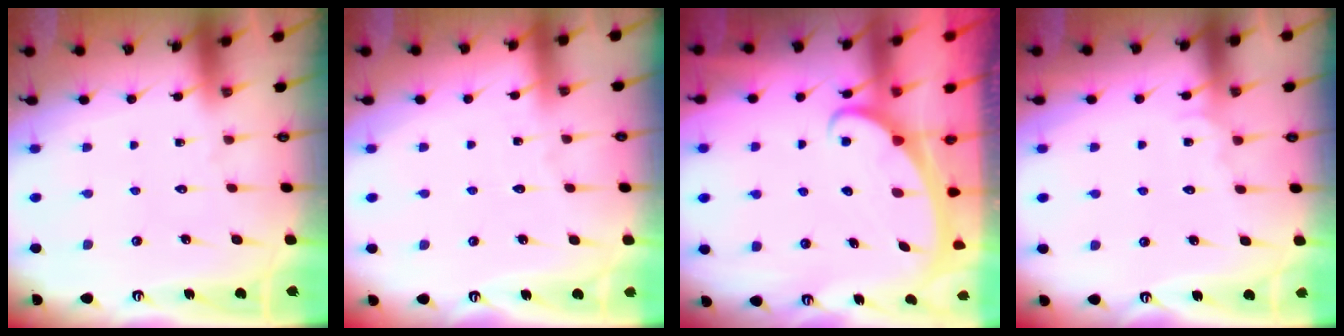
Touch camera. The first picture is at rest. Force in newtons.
{"total": 1.0, "press": 1.0, "slide": 0.2}
{"total": 2.3, "press": 2.3, "slide": 0.3}
{"total": 3.8, "press": 3.8, "slide": 0.4}